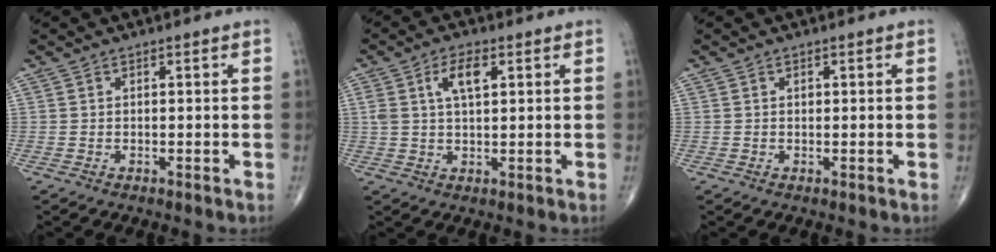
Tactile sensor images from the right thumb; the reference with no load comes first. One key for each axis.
{"total": 5.6, "fx": 2.0, "fy": 2.5, "fz": 4.6, "tx": -0.087, "ty": 0.003, "tz": 0.039}
{"total": 0.6, "fx": 0.2, "fy": 0.4, "fz": 0.4, "tx": -0.006, "ty": 0.000, "tz": 0.004}